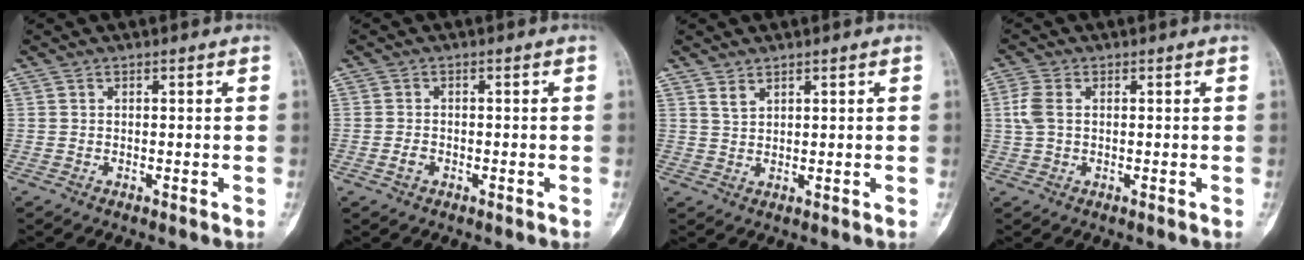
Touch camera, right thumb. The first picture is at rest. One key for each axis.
{"total": 1.6, "fx": -0.7, "fy": 1.1, "fz": 0.9, "tx": -0.018, "ty": 0.007, "tz": -0.014}
{"total": 1.8, "fx": 1.5, "fy": 0.7, "fz": 0.8, "tx": -0.009, "ty": -0.010, "tz": 0.032}
{"total": 3.6, "fx": 0.5, "fy": 2.3, "fz": 2.7, "tx": -0.078, "ty": 0.008, "tz": 0.007}